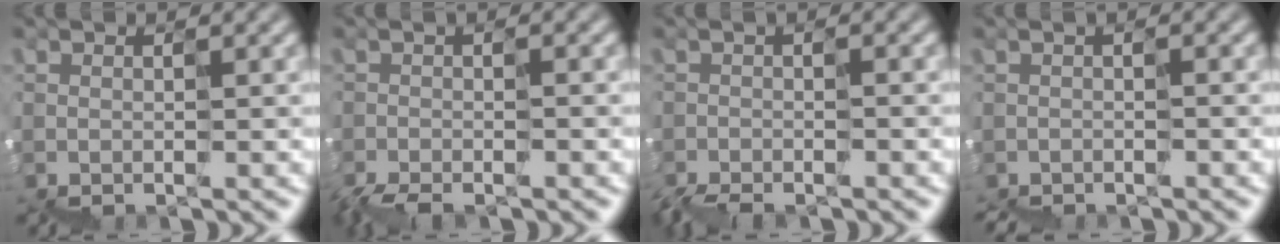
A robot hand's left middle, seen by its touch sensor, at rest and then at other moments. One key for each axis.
{"total": 2.2, "fx": -2.1, "fy": 0.0, "fz": 0.5, "tx": -0.012, "ty": 0.004, "tz": -0.042}
{"total": 2.5, "fx": -2.5, "fy": 0.0, "fz": 0.4, "tx": -0.011, "ty": 0.003, "tz": -0.045}
{"total": 1.9, "fx": -1.8, "fy": 0.2, "fz": 0.4, "tx": 0.003, "ty": 0.003, "tz": -0.014}